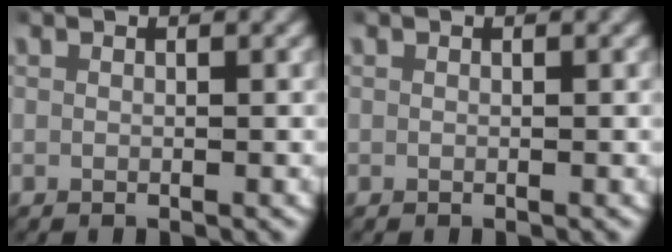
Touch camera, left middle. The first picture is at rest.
{"total": 0.0}